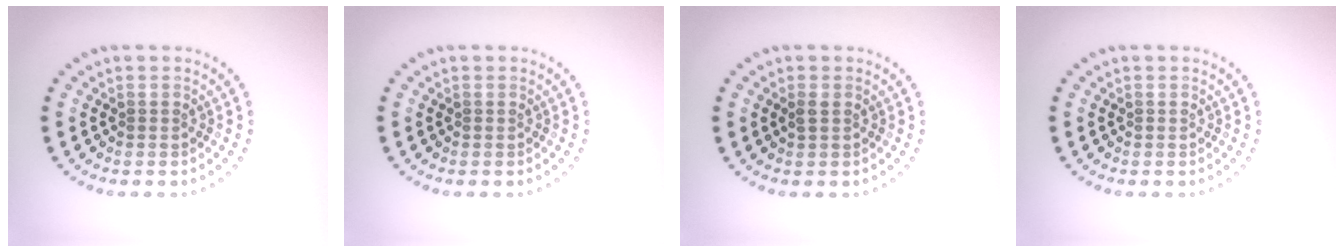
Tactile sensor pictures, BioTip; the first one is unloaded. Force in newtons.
{"total": 0.0}
{"total": 0.7, "press": 0.7, "slide": 0.3}
{"total": 0.0}